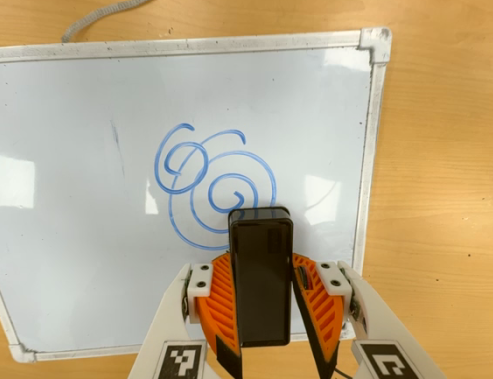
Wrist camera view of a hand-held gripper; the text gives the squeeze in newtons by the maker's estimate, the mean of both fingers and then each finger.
{"total": 6.4, "left": 6.4, "right": 6.5}